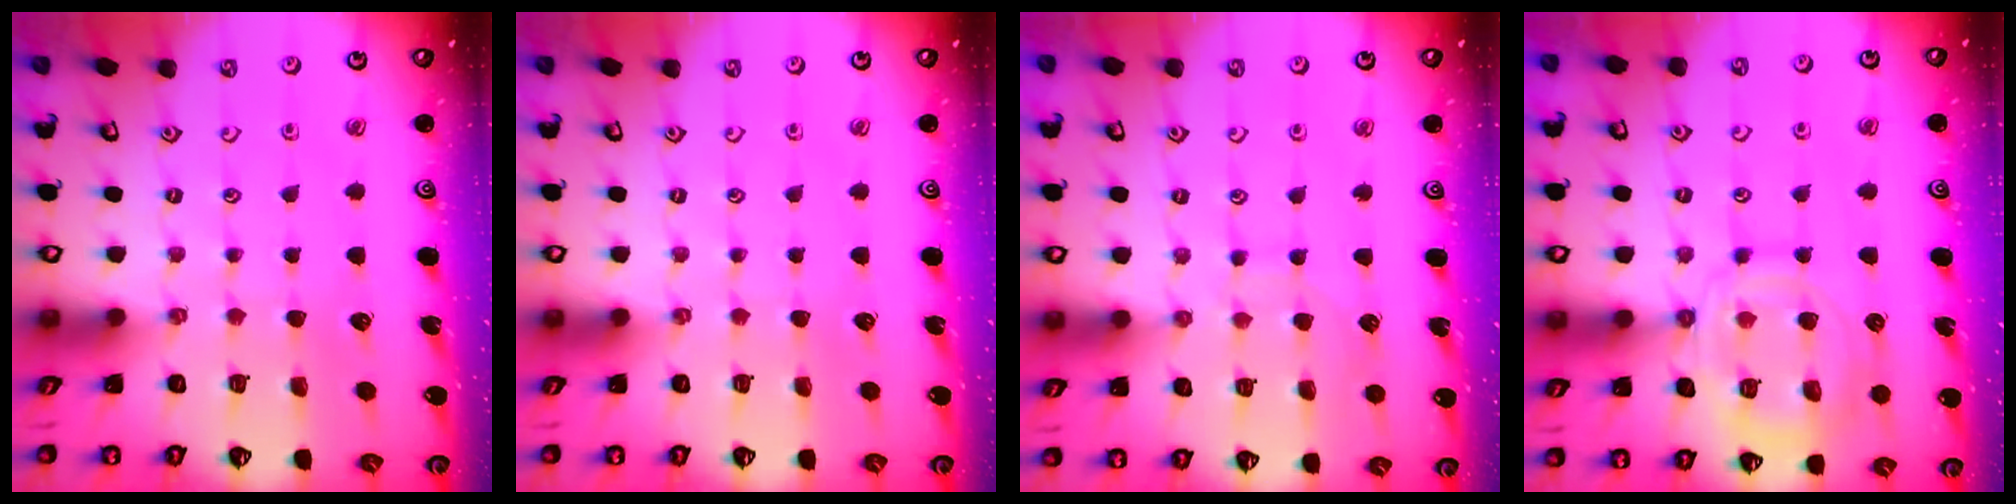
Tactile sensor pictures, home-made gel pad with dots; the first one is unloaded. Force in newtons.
{"total": 0.0}
{"total": 6.1, "press": 6.1, "slide": 0.6}
{"total": 13.6, "press": 13.6, "slide": 1.3}